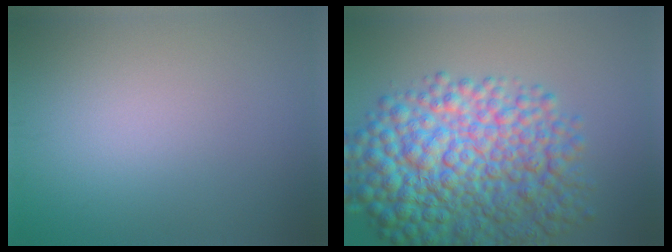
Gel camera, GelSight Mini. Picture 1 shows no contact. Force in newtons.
{"total": 11.1, "press": 11.1, "slide": 0.3}